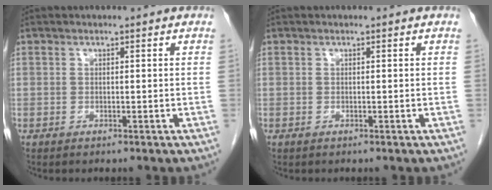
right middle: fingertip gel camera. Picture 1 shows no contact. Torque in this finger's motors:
{"motor_torque": [0.15, 0.00, 0.08, 0.01]}